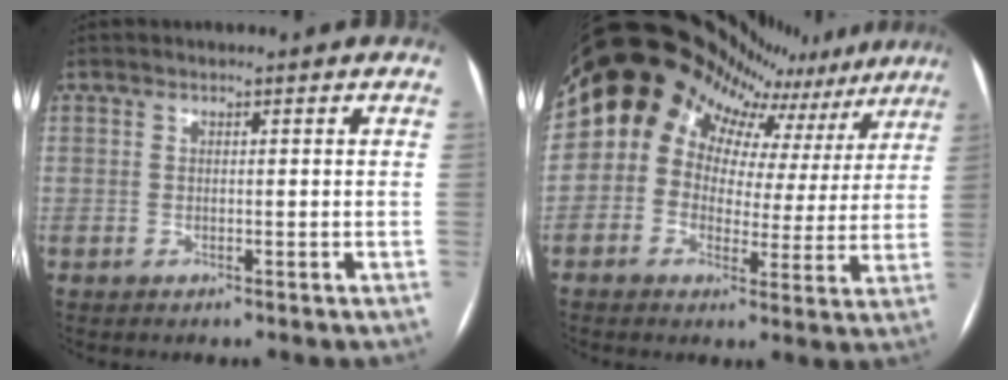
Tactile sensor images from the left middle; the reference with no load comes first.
{"total": 20.7, "force": [15.6, 11.8, 6.9], "torque": [-0.110, 0.070, 0.177]}